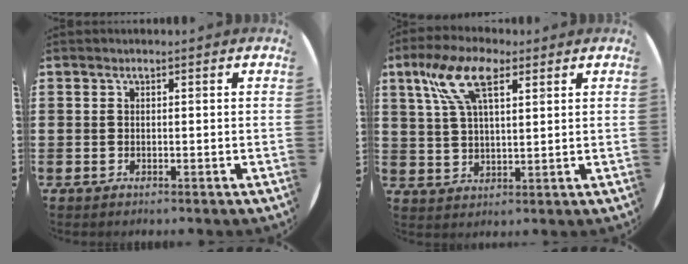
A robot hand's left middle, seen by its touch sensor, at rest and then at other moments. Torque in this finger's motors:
{"motor_torque": [1.74, -0.39, 0.66, 0.21]}